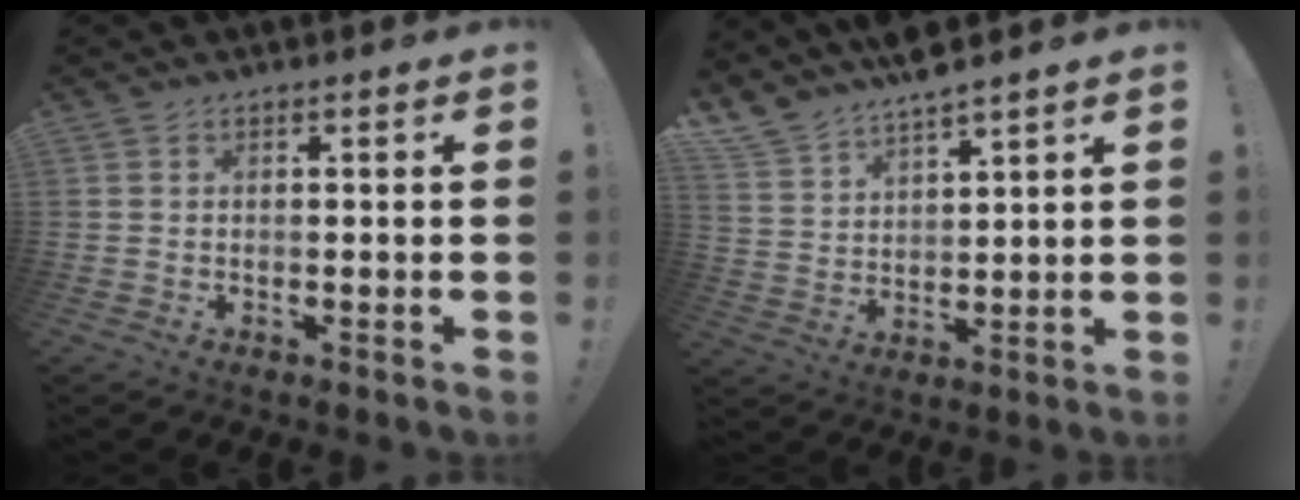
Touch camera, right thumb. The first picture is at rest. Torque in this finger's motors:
{"motor_torque": [-0.01, 0.01, 0.12, 0.07, 0.08]}